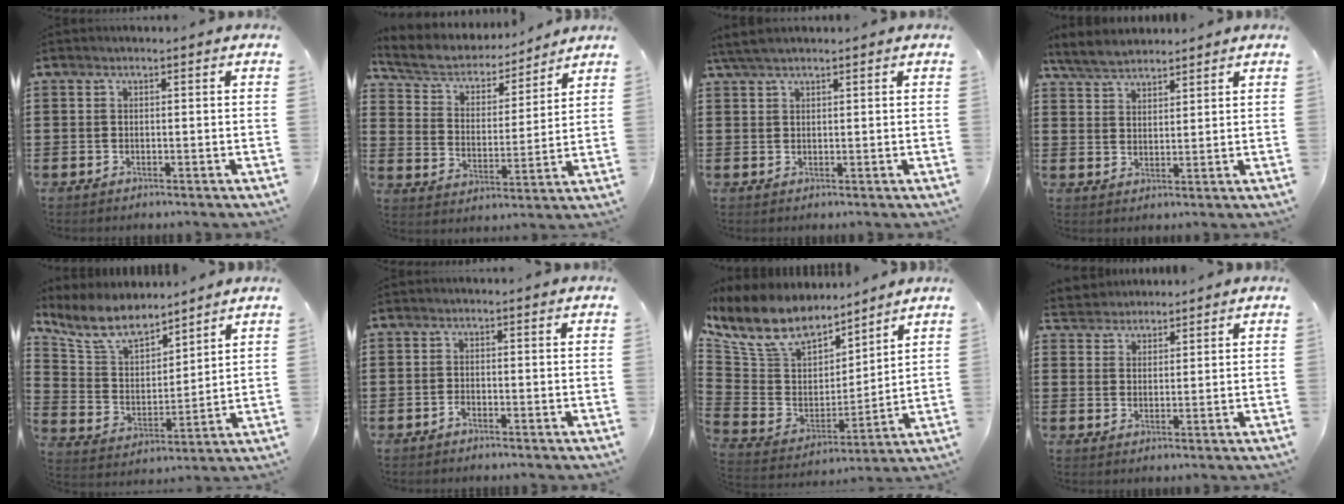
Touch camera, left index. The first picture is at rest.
{"total": 5.6, "force": [5.1, 1.7, 1.5], "torque": [-0.057, -0.032, 0.084]}
{"total": 2.6, "force": [2.1, 0.5, 1.5], "torque": [-0.033, 0.005, 0.040]}
{"total": 4.6, "force": [4.2, 1.4, 1.2], "torque": [-0.039, -0.004, 0.079]}
{"total": 9.6, "force": [8.2, 3.1, 3.8], "torque": [-0.110, -0.035, 0.151]}
{"total": 0.8, "force": [-0.6, 0.2, 0.4], "torque": [-0.013, -0.002, -0.012]}
{"total": 10.6, "force": [9.0, 4.3, 3.3], "torque": [-0.114, -0.056, 0.166]}
{"total": 2.9, "force": [2.7, 0.9, -0.8], "torque": [0.003, -0.002, 0.050]}